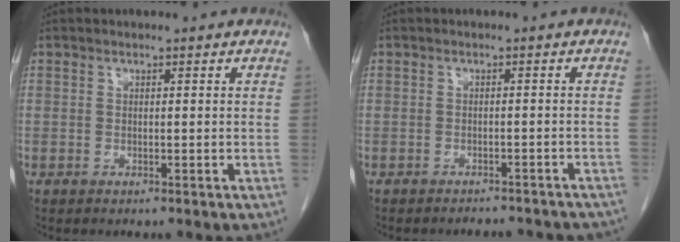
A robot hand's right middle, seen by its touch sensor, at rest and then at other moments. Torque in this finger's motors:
{"motor_torque": [0.10, -0.02, 0.00, 0.00]}